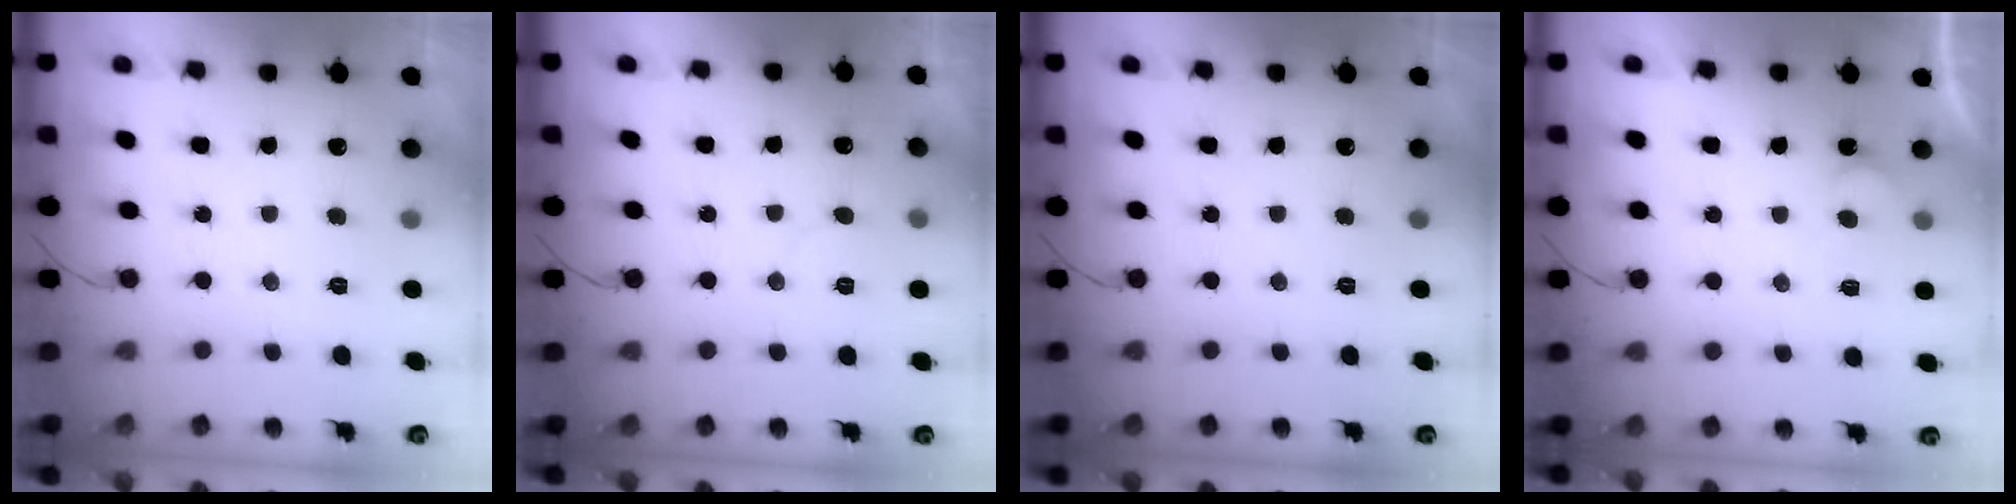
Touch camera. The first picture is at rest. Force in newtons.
{"total": 4.5, "press": 4.5, "slide": 0.4}
{"total": 0.0}
{"total": 3.8, "press": 3.8, "slide": 0.3}